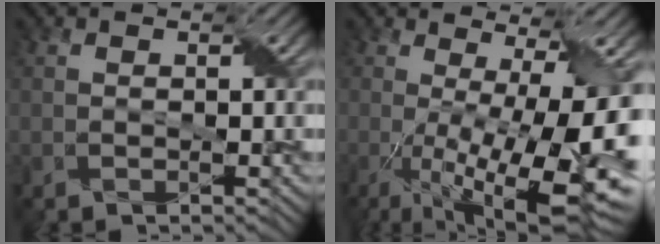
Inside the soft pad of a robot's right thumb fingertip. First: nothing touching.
{"total": 16.9, "force": [-2.8, 4.6, 16.0], "torque": [-0.233, -0.016, -0.033]}